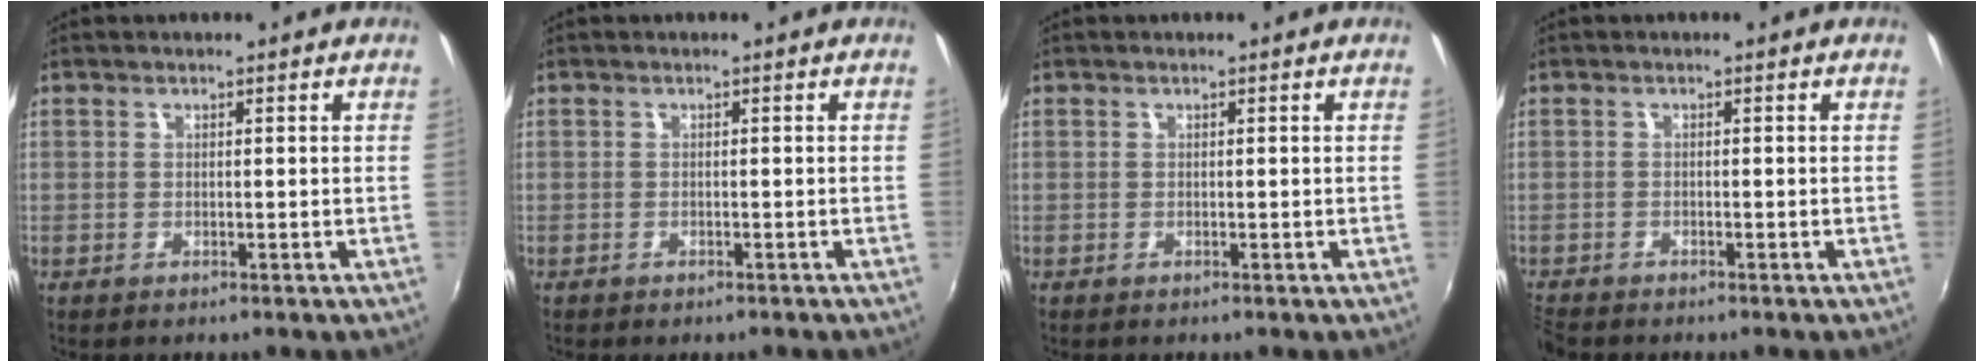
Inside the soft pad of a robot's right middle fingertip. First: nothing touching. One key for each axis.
{"total": 0.9, "fx": -0.7, "fy": 0.5, "fz": 0.2, "tx": -0.007, "ty": 0.000, "tz": -0.010}
{"total": 0.0}
{"total": 2.6, "fx": -2.5, "fy": 0.7, "fz": 0.5, "tx": -0.022, "ty": -0.015, "tz": -0.052}